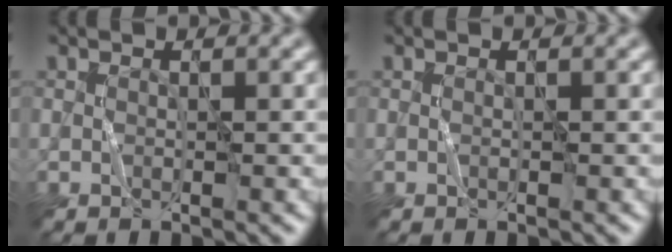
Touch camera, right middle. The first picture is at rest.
{"total": 0.0}